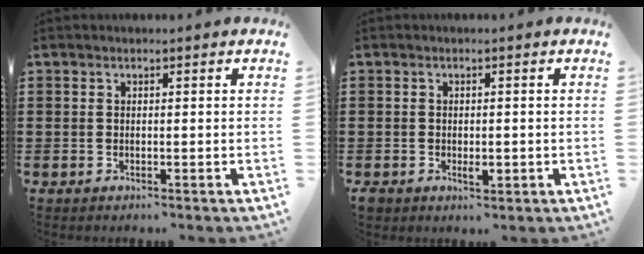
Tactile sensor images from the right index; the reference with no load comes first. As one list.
[{"total": 1.8, "force": [-0.6, 1.1, 1.3], "torque": [-0.026, 0.000, -0.012]}]